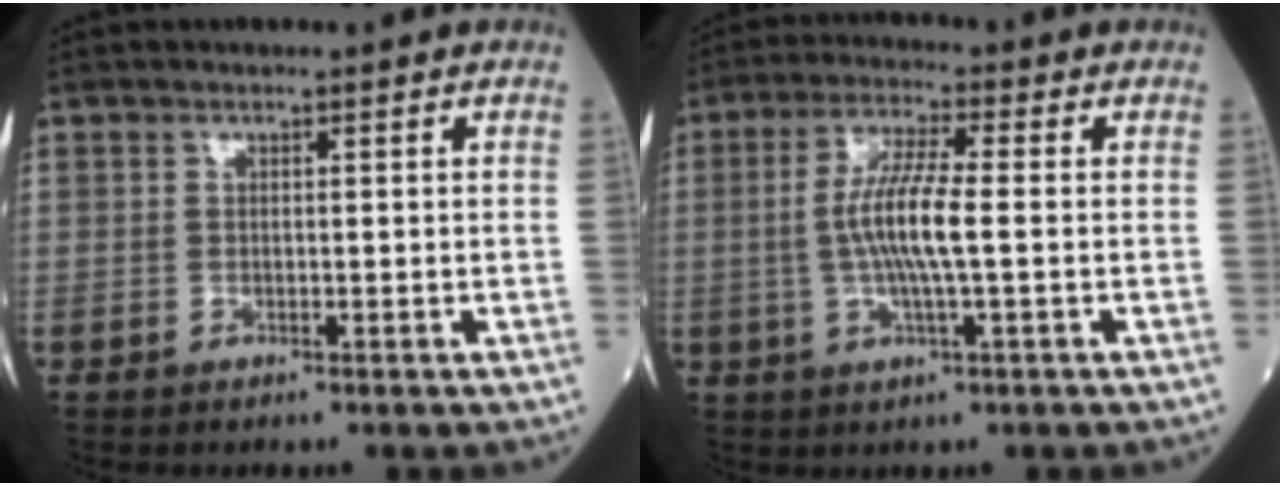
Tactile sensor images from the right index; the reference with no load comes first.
{"total": 8.0, "force": [-0.3, 0.6, 8.0], "torque": [-0.160, 0.001, -0.012]}